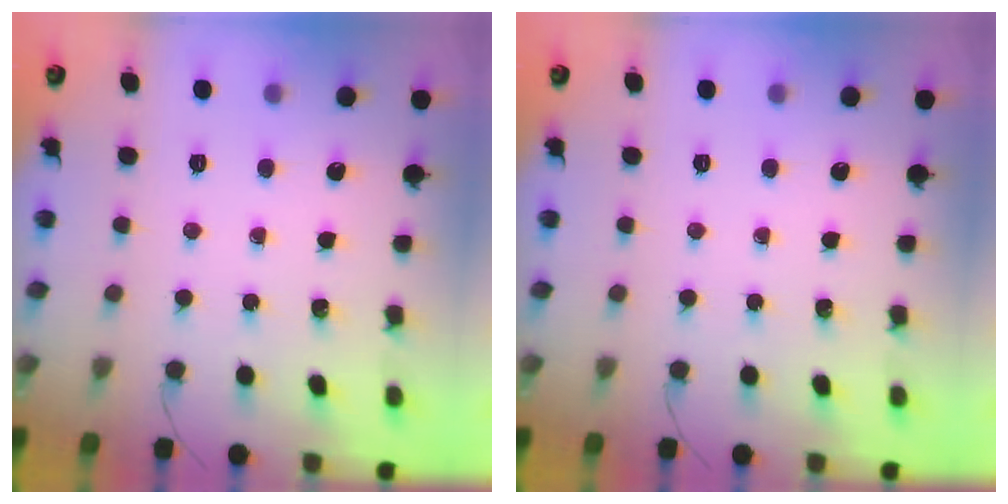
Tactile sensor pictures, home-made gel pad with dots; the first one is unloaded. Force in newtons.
{"total": 0.0}